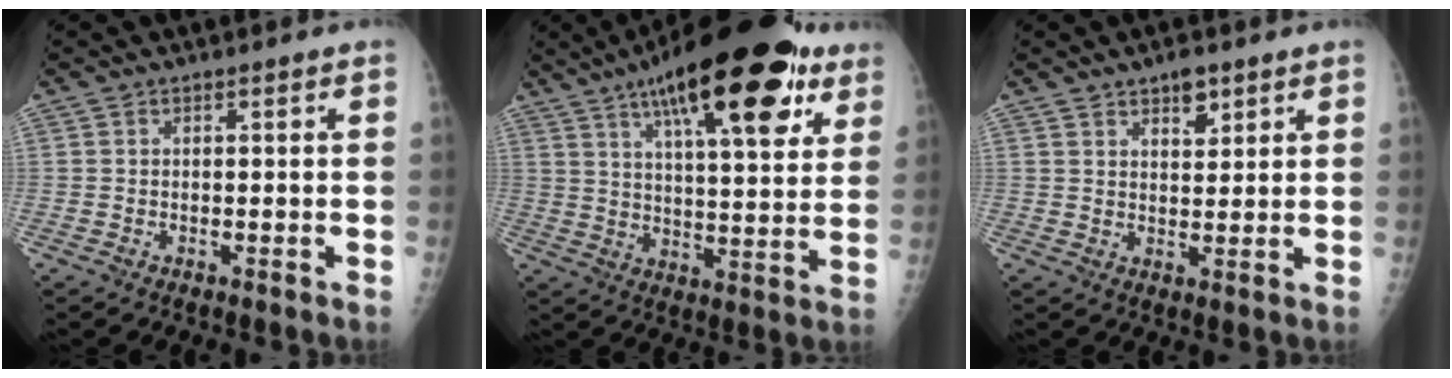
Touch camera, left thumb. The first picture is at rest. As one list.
[{"total": 24.5, "force": [13.5, 7.7, 18.9], "torque": [-0.263, -0.025, 0.203]}, {"total": 4.1, "force": [2.8, 1.8, 2.4], "torque": [-0.019, -0.018, 0.045]}]